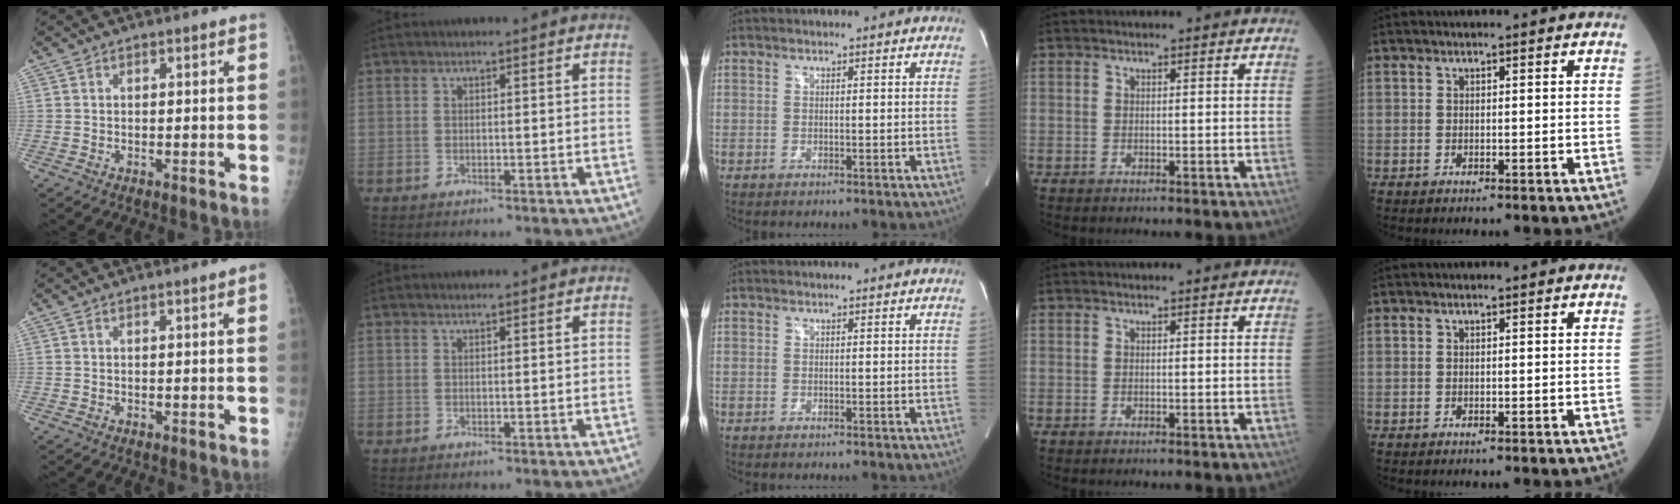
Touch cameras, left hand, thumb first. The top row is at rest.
{"thumb": {"total": 1.8, "force": [1.1, 0.3, 1.5], "torque": [-0.020, 0.001, 0.012]}, "index": {"total": 1.1, "force": [1.0, 0.0, 0.3], "torque": [-0.007, 0.005, 0.018]}}